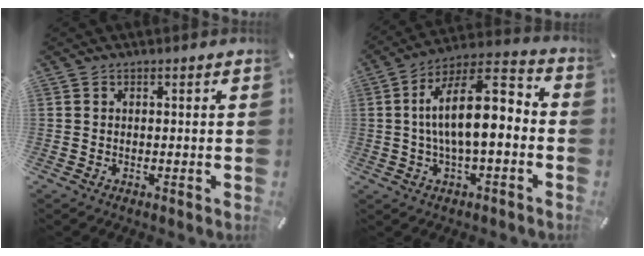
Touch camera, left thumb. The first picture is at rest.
{"total": 15.0, "force": [0.2, 6.0, 13.7], "torque": [-0.233, -0.008, -0.002]}